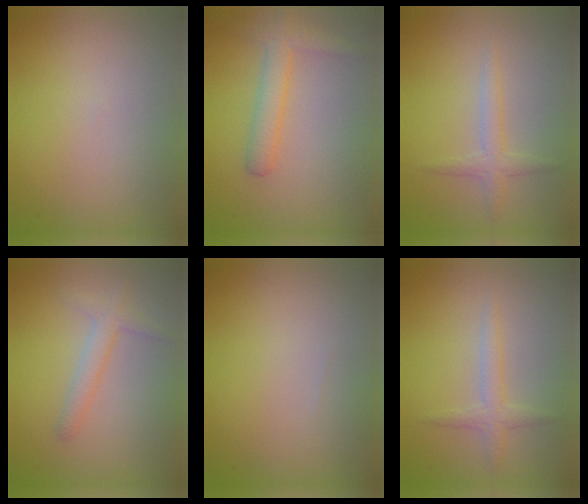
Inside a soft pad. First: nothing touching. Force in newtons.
{"total": 2.5, "press": 2.5, "slide": 0.0}
{"total": 1.7, "press": 1.7, "slide": 0.0}
{"total": 1.8, "press": 1.8, "slide": 0.1}
{"total": 0.0}
{"total": 1.7, "press": 1.7, "slide": 0.0}